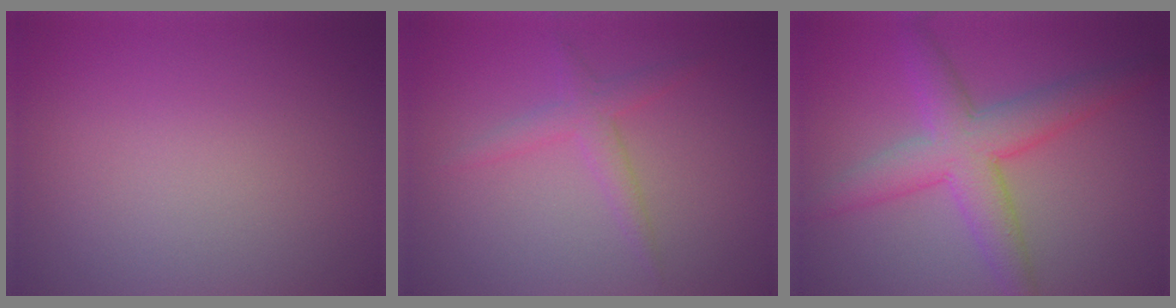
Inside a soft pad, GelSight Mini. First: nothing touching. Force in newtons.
{"total": 1.3, "press": 1.3, "slide": 0.1}
{"total": 5.7, "press": 5.7, "slide": 0.1}